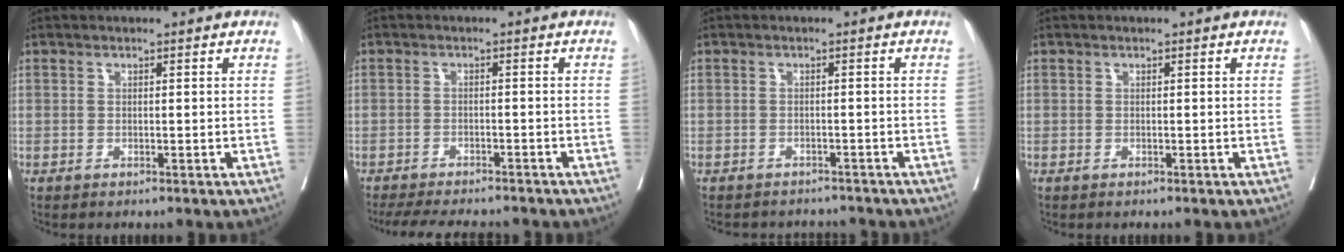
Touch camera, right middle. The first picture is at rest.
{"total": 11.5, "force": [-10.3, 2.3, 4.5], "torque": [-0.073, -0.007, -0.136]}
{"total": 5.6, "force": [-5.4, 1.3, 0.5], "torque": [-0.002, 0.004, -0.065]}
{"total": 0.0}